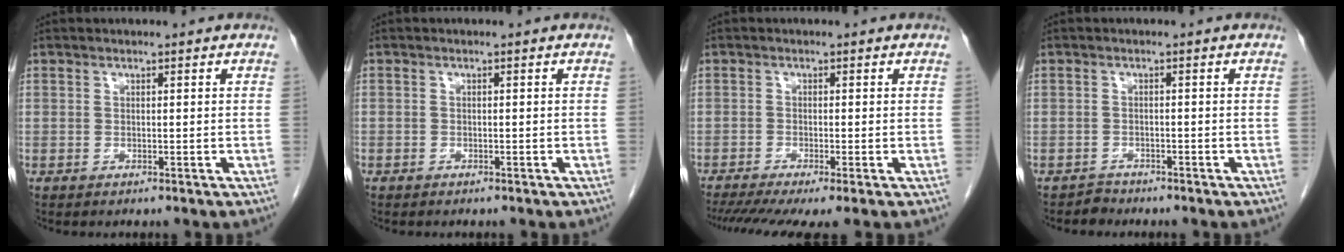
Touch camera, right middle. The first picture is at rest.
{"total": 0.5, "force": [-0.4, 0.4, 0.0], "torque": [-0.008, 0.003, -0.008]}
{"total": 8.4, "force": [-6.1, 0.9, 5.6], "torque": [-0.094, -0.016, -0.102]}
{"total": 1.4, "force": [-1.2, 0.4, -0.6], "torque": [0.011, -0.001, -0.021]}